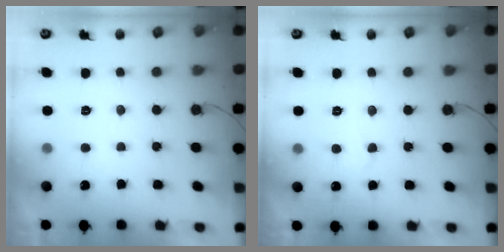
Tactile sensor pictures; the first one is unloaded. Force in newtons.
{"total": 3.4, "press": 3.3, "slide": 0.4}